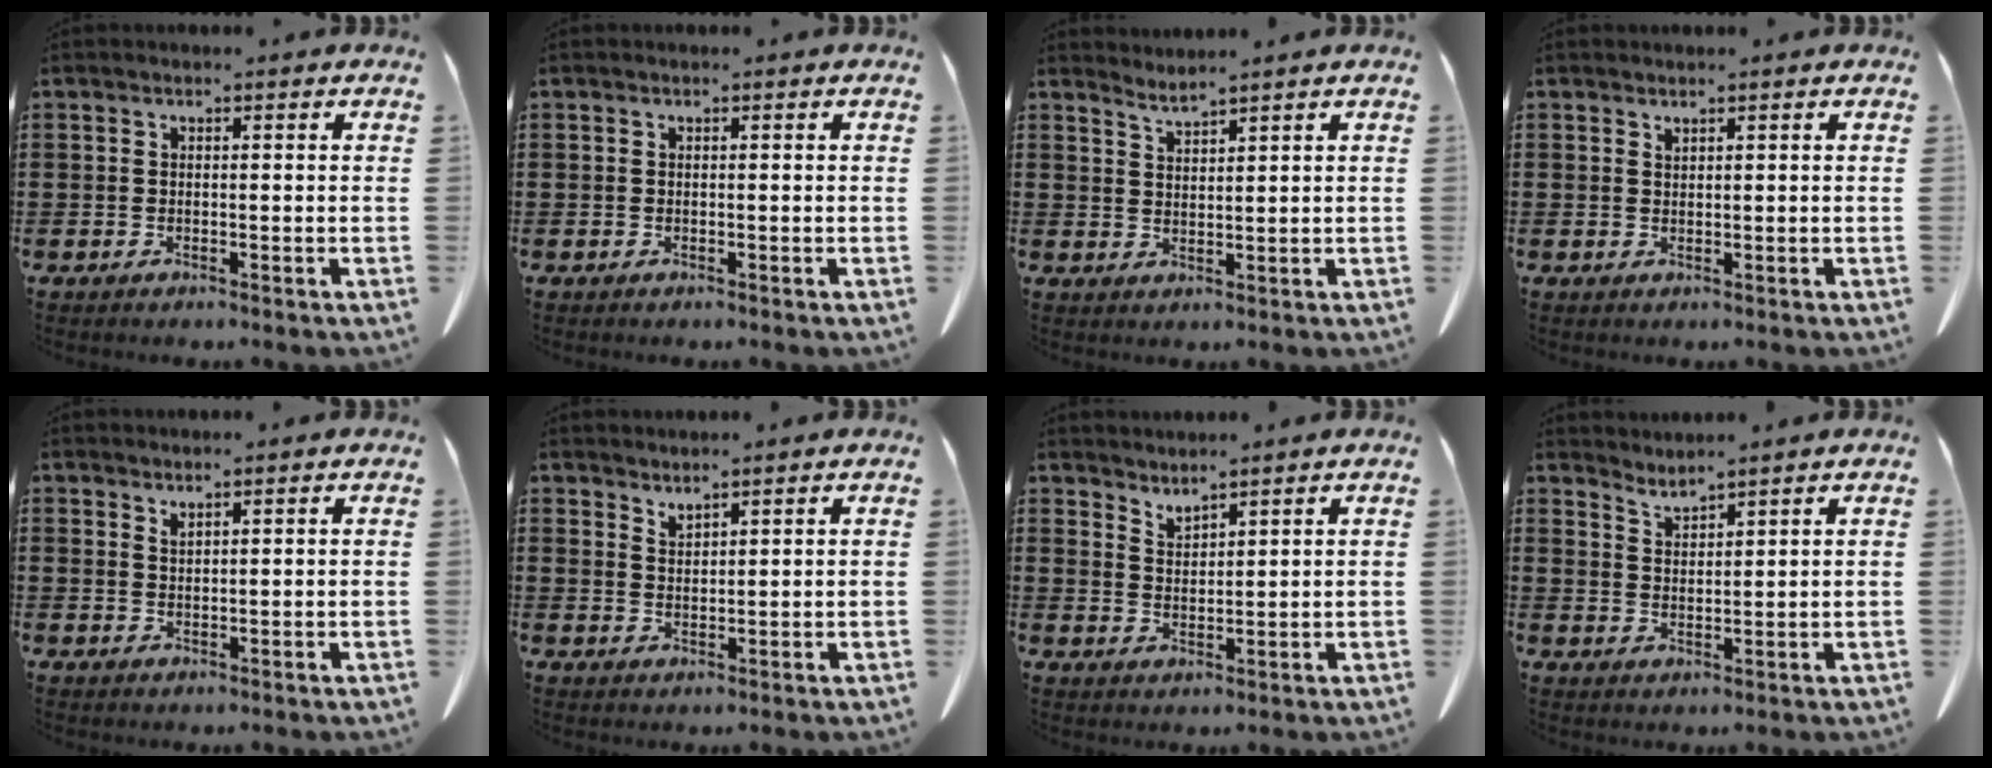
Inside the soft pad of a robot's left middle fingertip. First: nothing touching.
{"total": 0.0}
{"total": 1.9, "force": [1.9, -0.4, 0.1], "torque": [-0.007, -0.007, 0.037]}
{"total": 0.8, "force": [0.8, 0.2, 0.1], "torque": [-0.004, -0.003, 0.017]}
{"total": 1.1, "force": [1.1, 0.1, 0.2], "torque": [-0.008, -0.003, 0.022]}
{"total": 1.8, "force": [1.8, 0.0, -0.1], "torque": [-0.003, -0.003, 0.036]}
{"total": 2.5, "force": [2.5, -0.1, -0.3], "torque": [-0.002, -0.010, 0.049]}
{"total": 2.3, "force": [2.3, -0.2, -0.1], "torque": [-0.004, -0.009, 0.044]}